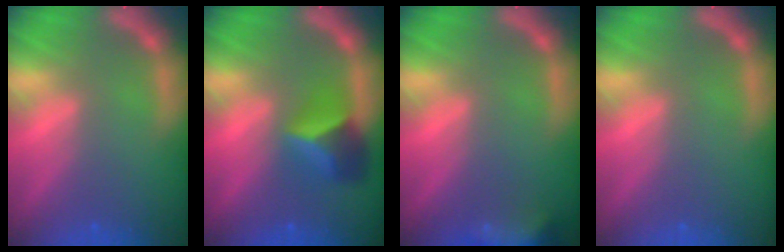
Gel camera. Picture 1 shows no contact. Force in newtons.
{"total": 4.4}
{"total": 6.9}
{"total": 0.0}